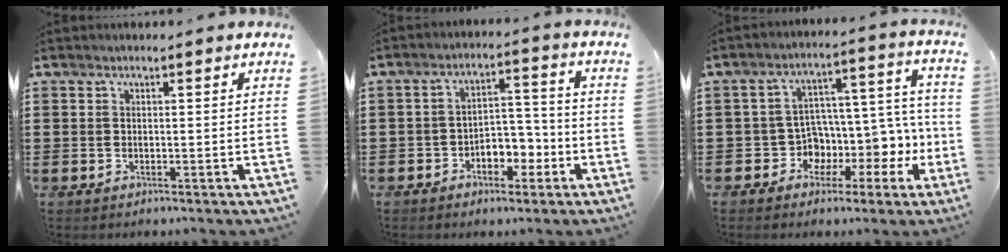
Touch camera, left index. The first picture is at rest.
{"total": 4.9, "force": [-2.8, 3.2, 2.5], "torque": [-0.040, 0.011, -0.057]}
{"total": 6.1, "force": [-1.5, 5.6, 2.1], "torque": [-0.065, -0.021, -0.020]}